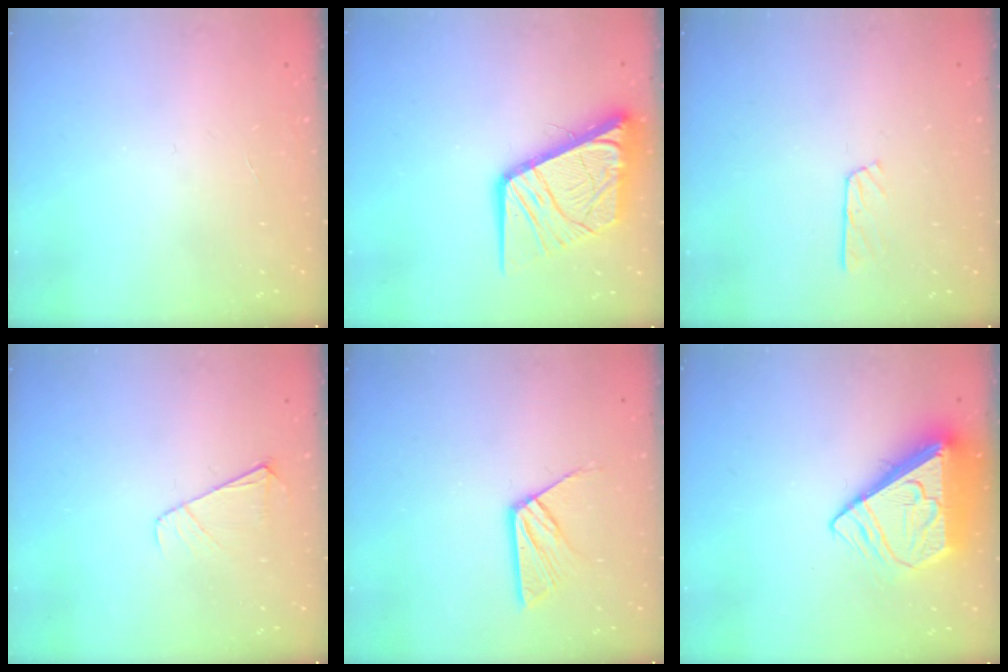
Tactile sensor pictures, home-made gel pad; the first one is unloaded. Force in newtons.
{"total": 16.5, "press": 16.4, "slide": 2.0}
{"total": 3.2, "press": 3.2, "slide": 0.4}
{"total": 3.9, "press": 3.9, "slide": 0.5}
{"total": 8.6, "press": 8.6, "slide": 0.7}
{"total": 11.1, "press": 11.0, "slide": 1.3}